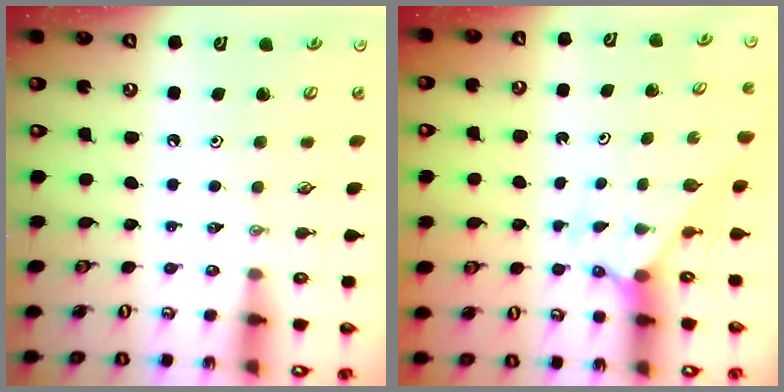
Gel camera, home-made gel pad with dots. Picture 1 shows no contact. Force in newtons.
{"total": 2.5, "press": 2.5, "slide": 0.2}